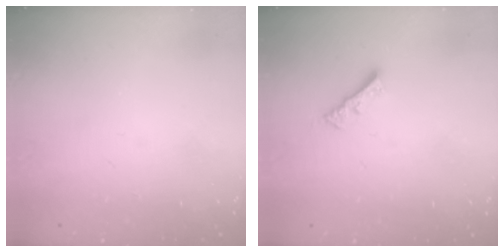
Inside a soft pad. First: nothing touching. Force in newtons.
{"total": 4.2, "press": 4.2, "slide": 0.3}